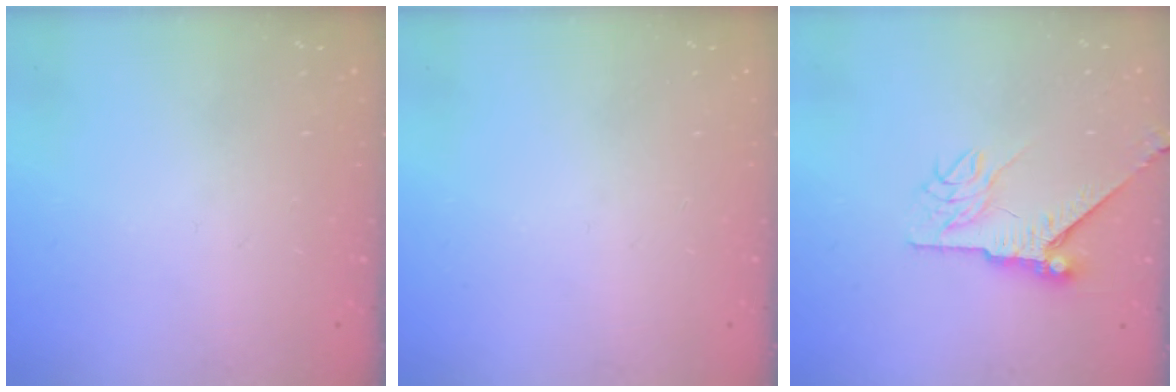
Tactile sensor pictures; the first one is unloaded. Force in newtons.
{"total": 0.0}
{"total": 8.2, "press": 8.1, "slide": 0.7}